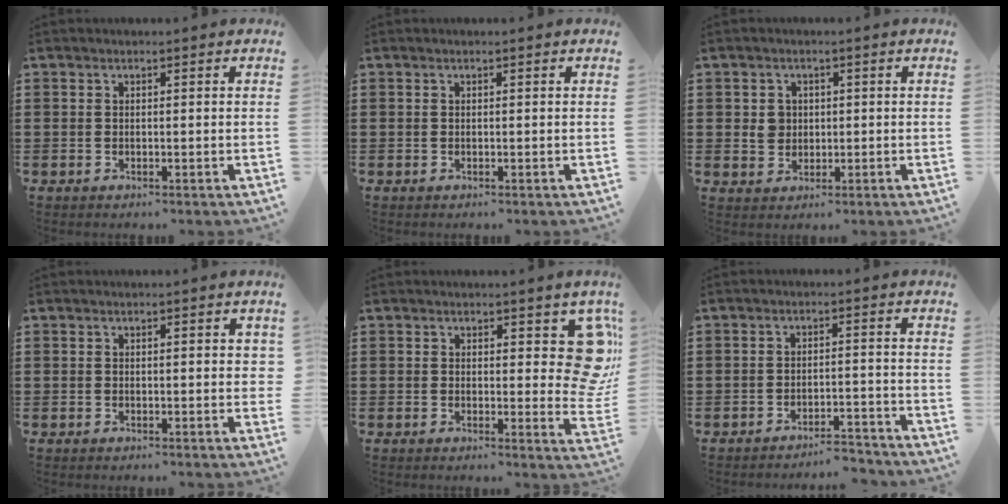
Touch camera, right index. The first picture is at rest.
{"total": 0.0}
{"total": 2.7, "force": [0.3, 2.4, 1.3], "torque": [-0.033, 0.008, 0.004]}
{"total": 1.4, "force": [0.3, 0.5, 1.2], "torque": [-0.016, 0.002, 0.003]}
{"total": 7.2, "force": [2.6, 3.6, 5.7], "torque": [-0.055, -0.008, 0.042]}
{"total": 3.5, "force": [-3.4, 0.0, 0.6], "torque": [-0.016, -0.001, -0.071]}